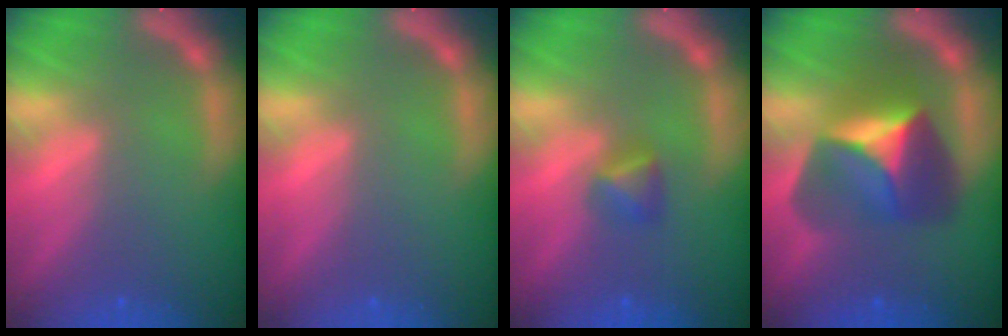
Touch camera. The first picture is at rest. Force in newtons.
{"total": 0.0}
{"total": 1.9}
{"total": 7.4}